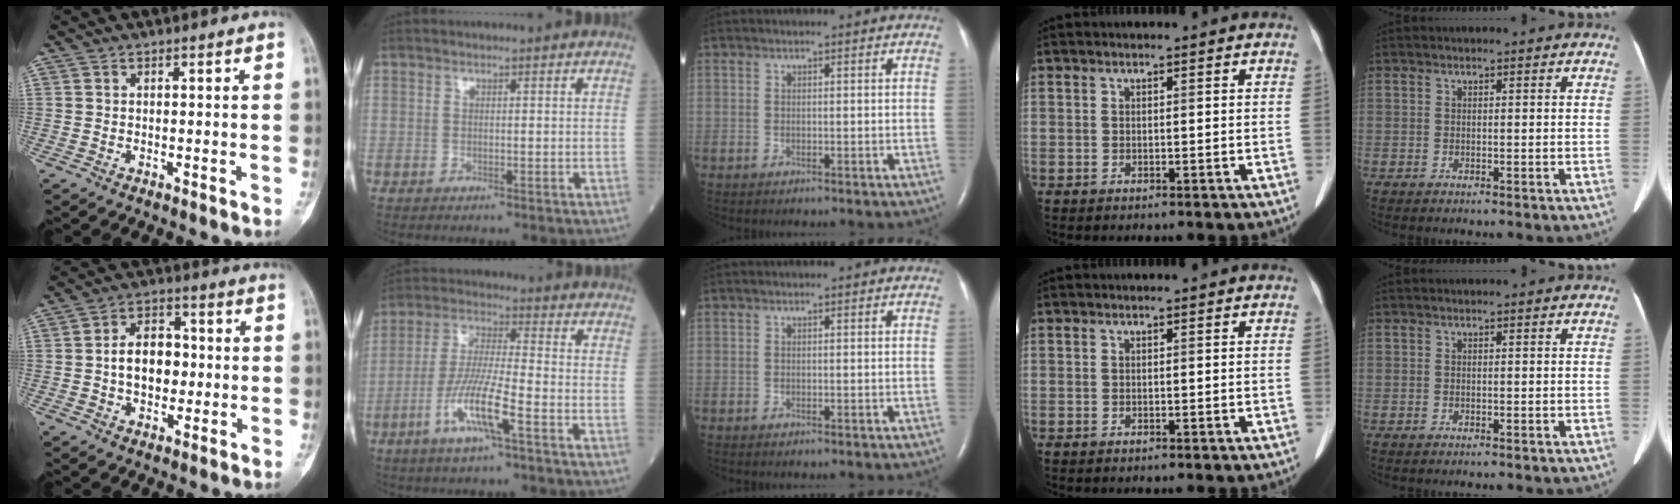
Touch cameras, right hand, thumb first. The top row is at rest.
{"thumb": {"total": 9.1, "force": [-0.4, 6.3, 6.5], "torque": [-0.074, 0.021, -0.014]}, "index": {"total": 9.7, "force": [-4.3, 0.5, 8.7], "torque": [-0.178, -0.006, -0.084]}}